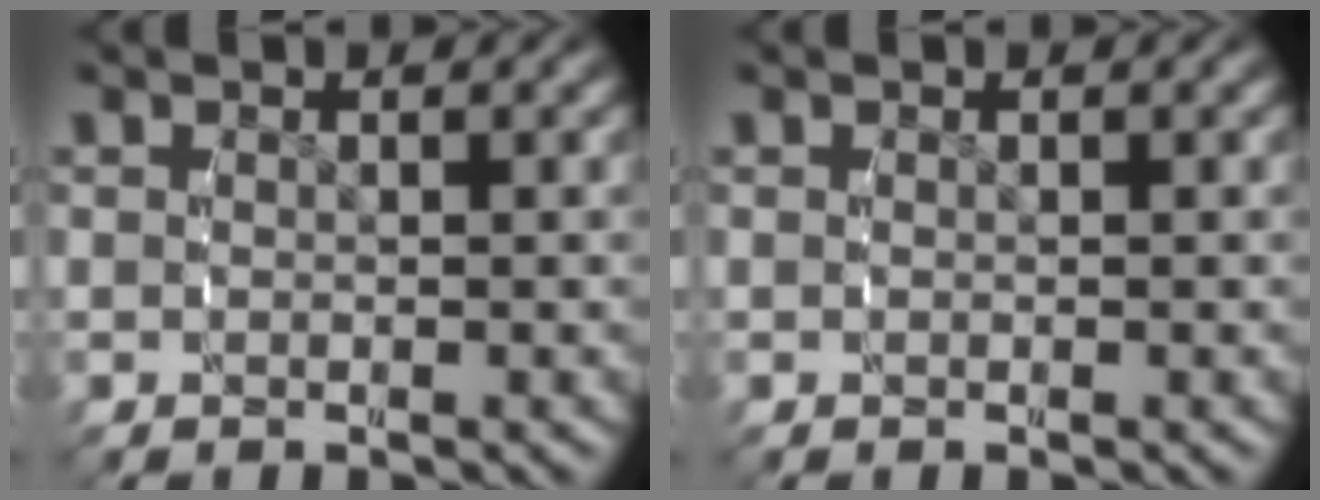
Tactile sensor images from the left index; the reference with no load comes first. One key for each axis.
{"total": 0.0}